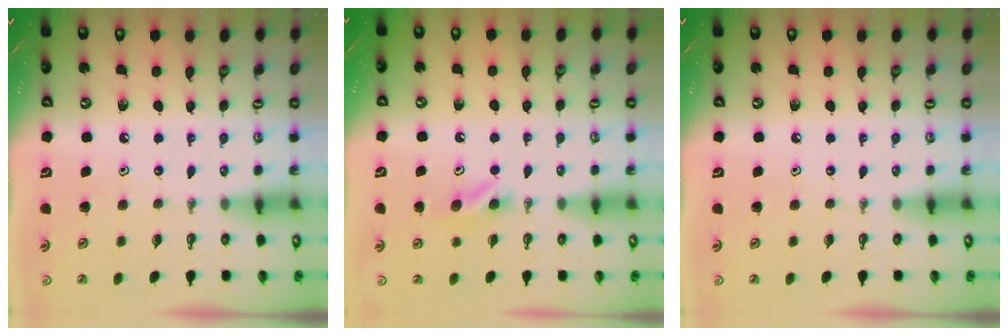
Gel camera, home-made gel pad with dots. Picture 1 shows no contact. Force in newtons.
{"total": 4.4, "press": 4.0, "slide": 1.7}
{"total": 0.0}